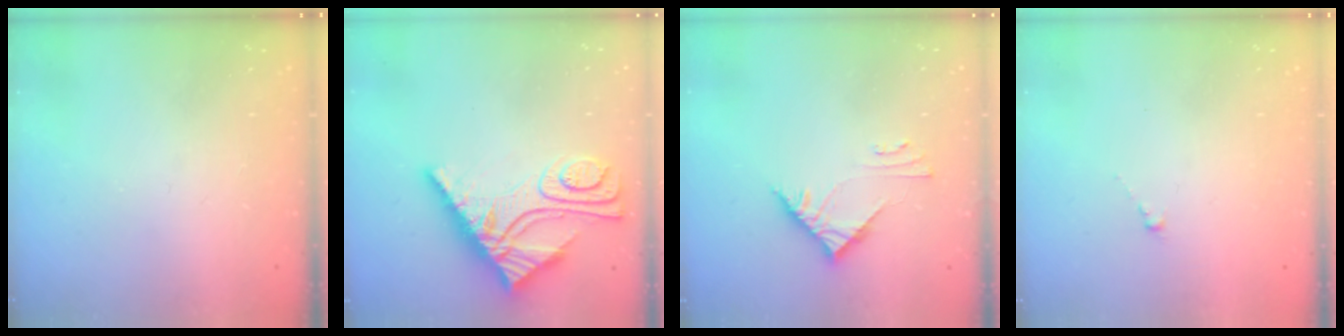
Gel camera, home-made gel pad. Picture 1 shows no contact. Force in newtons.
{"total": 13.2, "press": 13.1, "slide": 1.5}
{"total": 5.2, "press": 5.2, "slide": 0.5}
{"total": 0.0}